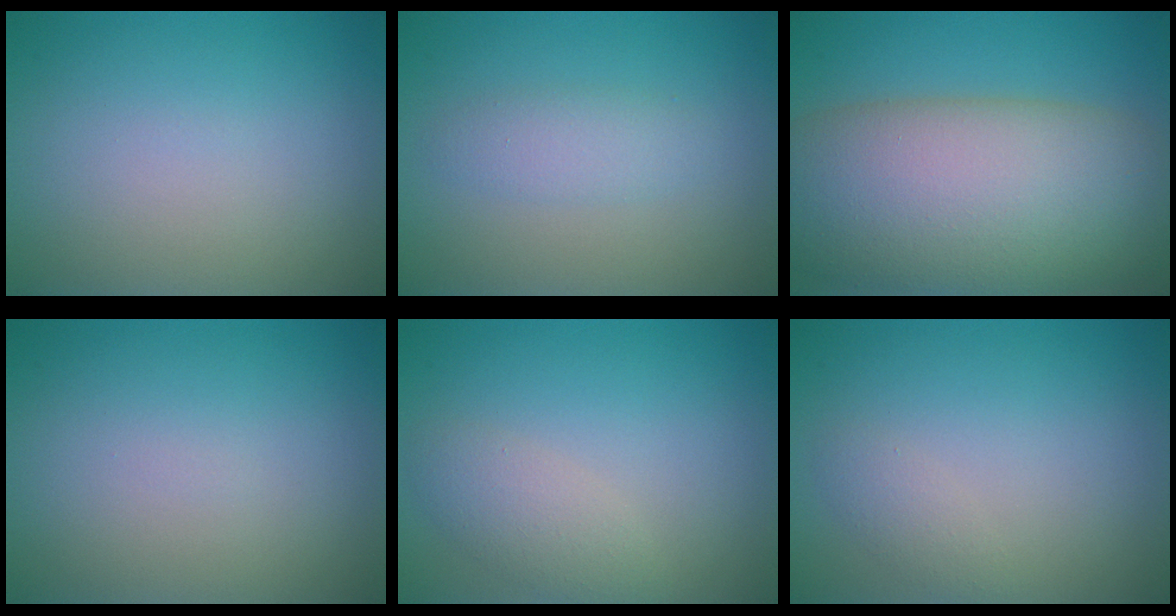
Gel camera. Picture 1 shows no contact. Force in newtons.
{"total": 1.9, "press": 1.9, "slide": 0.1}
{"total": 14.1, "press": 14.1, "slide": 0.8}
{"total": 0.0}
{"total": 2.5, "press": 2.5, "slide": 0.0}
{"total": 1.1, "press": 1.1, "slide": 0.1}